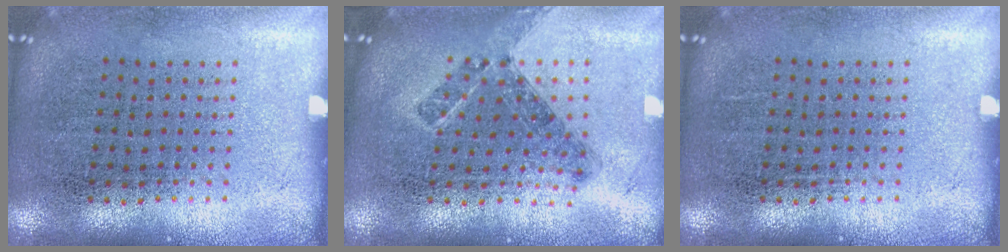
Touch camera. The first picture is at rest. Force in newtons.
{"total": 0.8, "press": 0.7, "slide": 0.3}
{"total": 0.0}